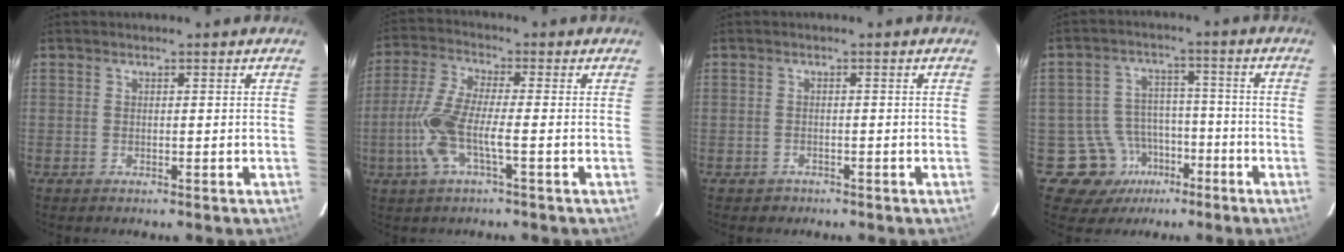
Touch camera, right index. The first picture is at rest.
{"total": 8.6, "force": [-2.3, 1.3, 8.2], "torque": [-0.183, 0.004, -0.051]}
{"total": 1.7, "force": [-1.2, 1.2, -0.2], "torque": [-0.003, 0.005, -0.017]}
{"total": 10.4, "force": [-4.7, 9.2, 0.9], "torque": [-0.017, 0.042, -0.059]}